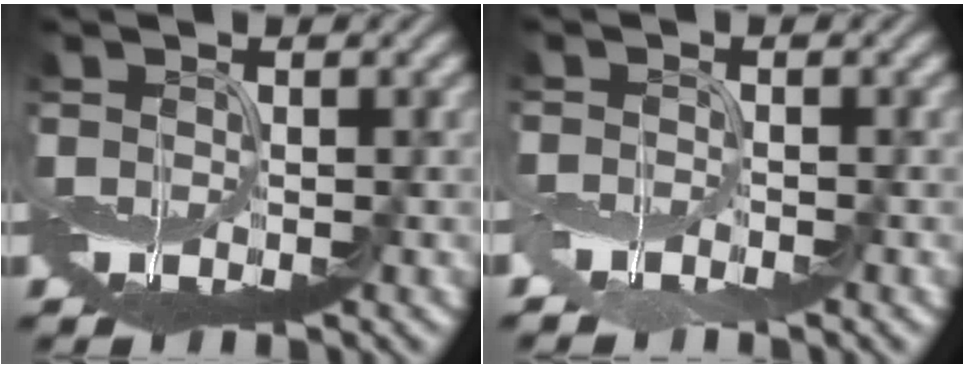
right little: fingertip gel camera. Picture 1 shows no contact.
{"total": 2.4, "force": [-2.1, 0.7, 0.8], "torque": [-0.016, -0.009, -0.049]}